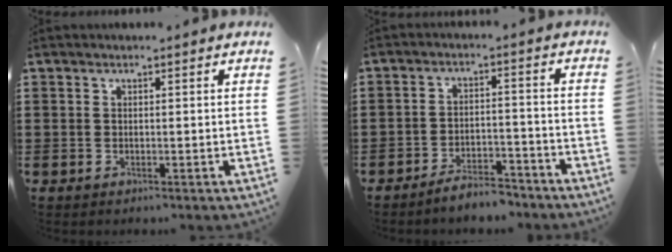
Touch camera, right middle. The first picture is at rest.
{"total": 4.7, "force": [-4.6, 0.6, 0.8], "torque": [-0.012, 0.011, -0.092]}